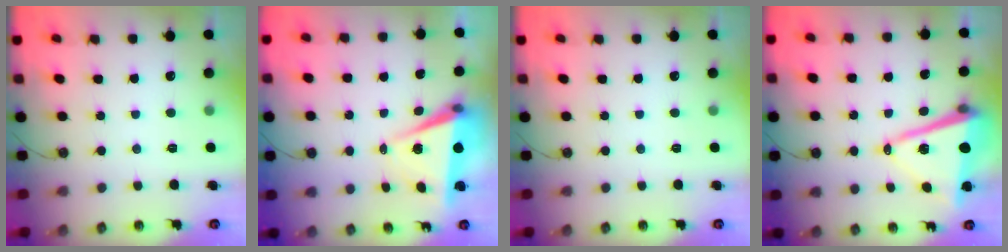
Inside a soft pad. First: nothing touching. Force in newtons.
{"total": 6.0, "press": 4.1, "slide": 4.3}
{"total": 0.0}
{"total": 12.7, "press": 12.4, "slide": 2.3}